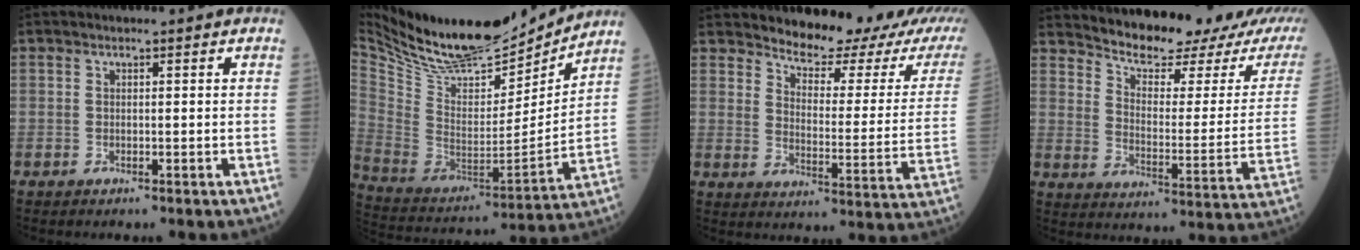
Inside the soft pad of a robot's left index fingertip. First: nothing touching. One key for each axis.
{"total": 25.8, "fx": 22.6, "fy": 6.8, "fz": 10.4, "tx": -0.215, "ty": -0.025, "tz": 0.371}
{"total": 13.9, "fx": 12.5, "fy": 2.1, "fz": 5.7, "tx": -0.071, "ty": -0.058, "tz": 0.149}
{"total": 15.7, "fx": 14.4, "fy": 1.9, "fz": 6.0, "tx": -0.084, "ty": -0.060, "tz": 0.188}